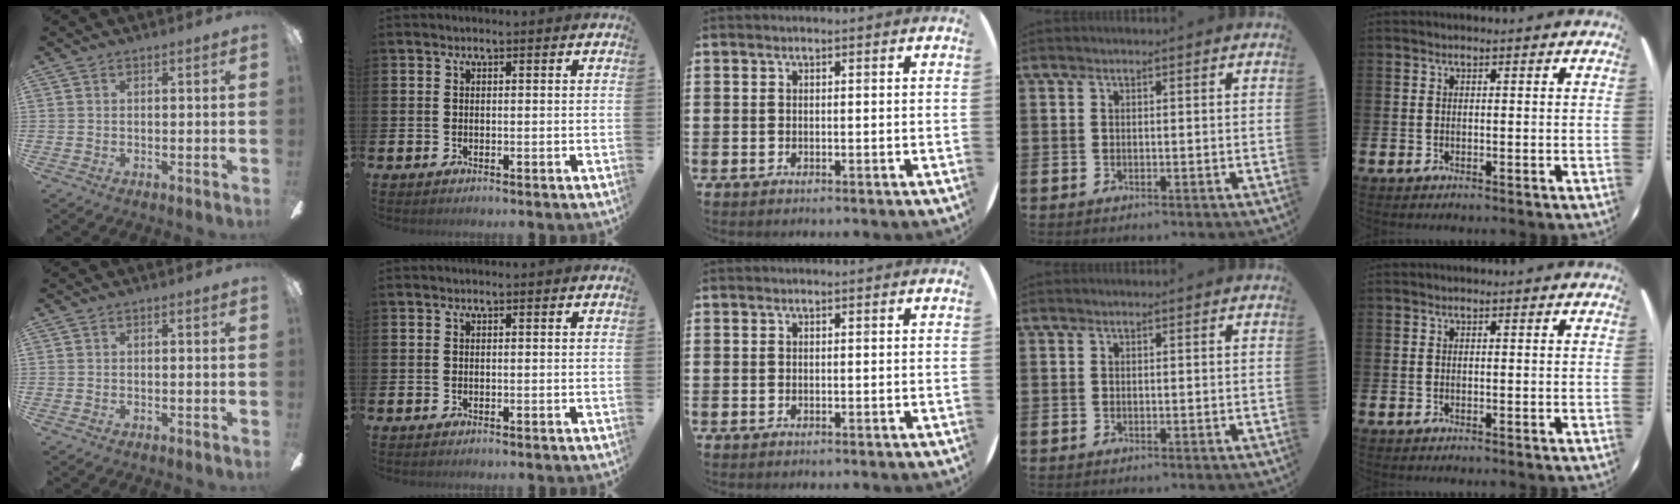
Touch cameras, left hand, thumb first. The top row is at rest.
{}